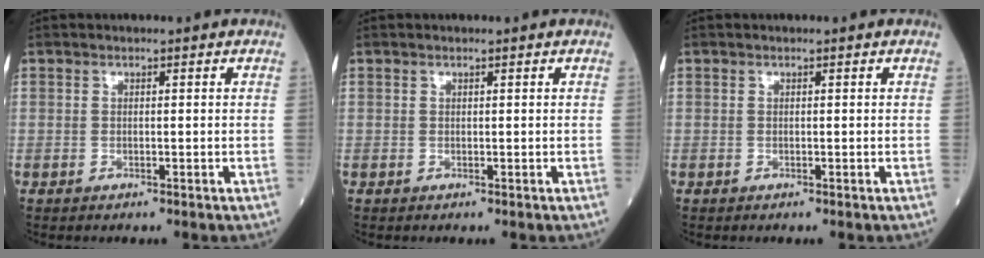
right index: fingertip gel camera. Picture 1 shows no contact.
{"total": 0.0}
{"total": 0.0}